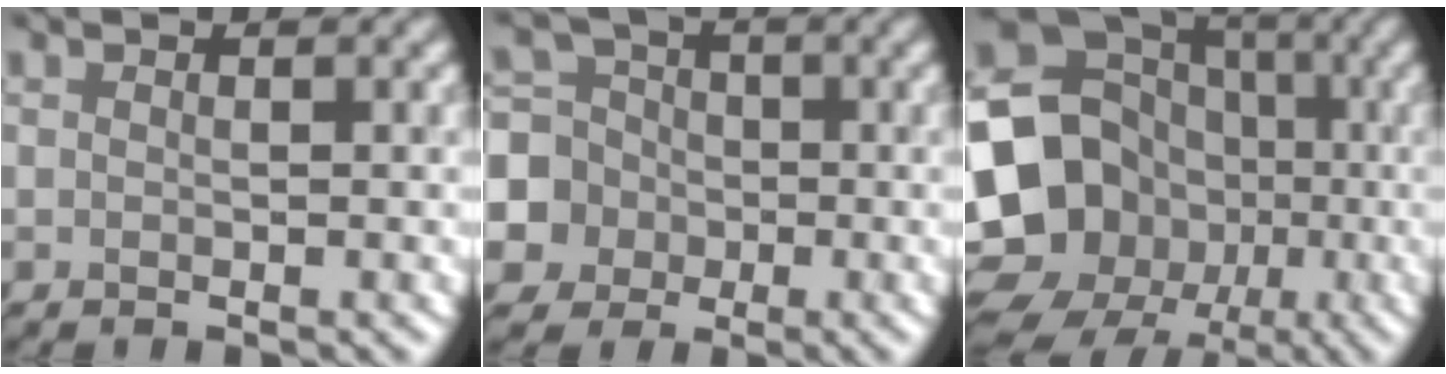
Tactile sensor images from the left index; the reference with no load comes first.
{"total": 7.3, "force": [-1.9, 6.9, 1.2], "torque": [-0.033, 0.004, -0.063]}
{"total": 18.4, "force": [-4.6, 16.2, 7.5], "torque": [-0.146, -0.003, -0.102]}